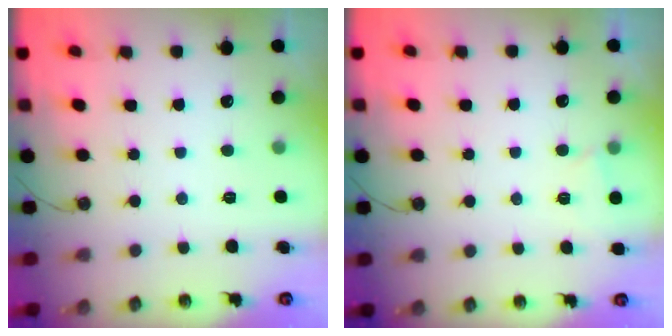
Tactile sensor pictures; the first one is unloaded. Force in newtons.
{"total": 1.7, "press": 1.6, "slide": 0.4}